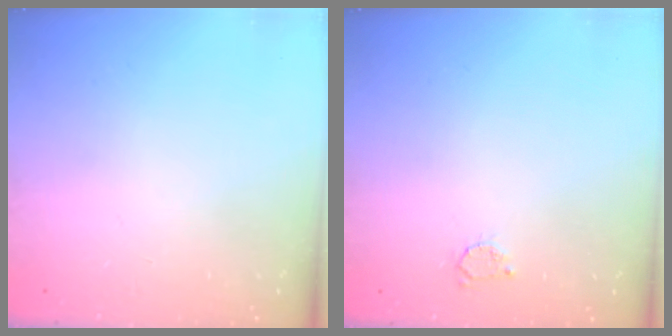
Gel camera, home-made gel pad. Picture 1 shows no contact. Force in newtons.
{"total": 2.4, "press": 2.4, "slide": 0.4}